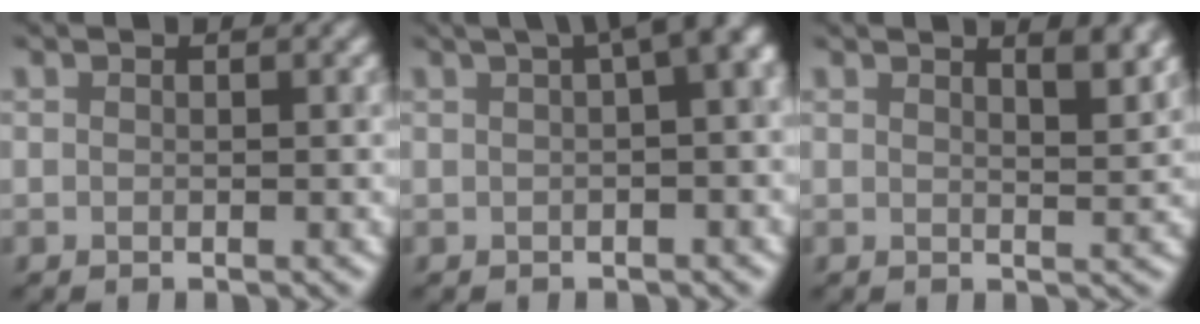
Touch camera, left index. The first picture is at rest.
{"total": 7.6, "force": [2.2, 2.9, 6.7], "torque": [-0.043, 0.035, 0.027]}
{"total": 4.3, "force": [2.6, 1.5, 3.1], "torque": [-0.016, 0.022, 0.016]}